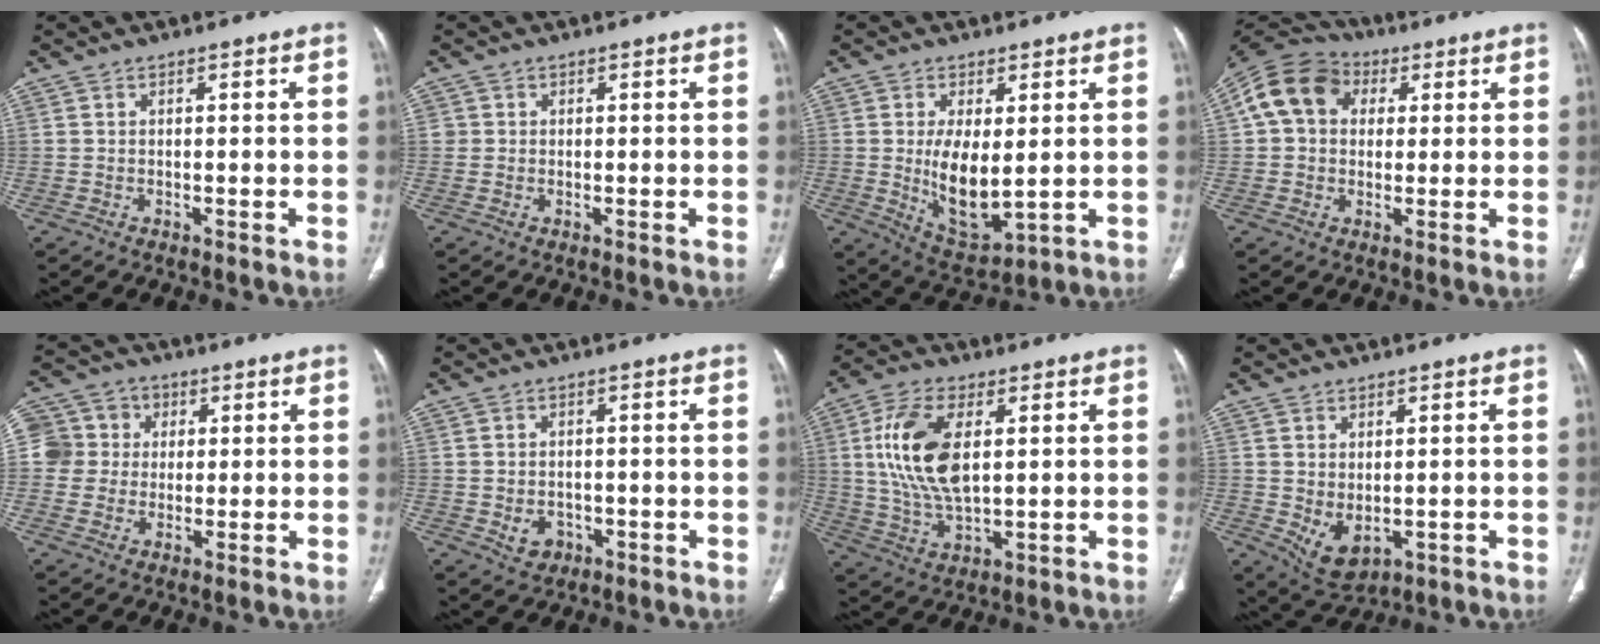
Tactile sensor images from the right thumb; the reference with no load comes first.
{"total": 1.1, "force": [0.2, 1.1, 0.0], "torque": [0.010, 0.004, 0.001]}
{"total": 10.4, "force": [0.2, 4.9, 9.1], "torque": [-0.150, -0.025, 0.022]}
{"total": 12.6, "force": [3.1, 10.1, 6.9], "torque": [-0.120, 0.025, 0.044]}
{"total": 9.1, "force": [1.3, 8.7, 2.1], "torque": [-0.017, 0.017, 0.017]}
{"total": 3.9, "force": [-1.2, 3.2, 1.9], "torque": [-0.020, 0.006, -0.008]}
{"total": 14.7, "force": [3.0, 7.5, 12.2], "torque": [-0.245, -0.008, 0.062]}
{"total": 6.1, "force": [-0.6, 3.9, 4.6], "torque": [-0.071, -0.009, 0.012]}